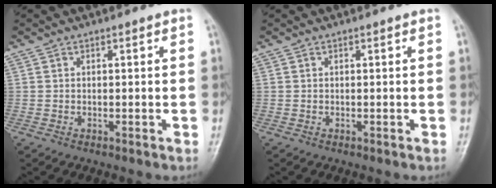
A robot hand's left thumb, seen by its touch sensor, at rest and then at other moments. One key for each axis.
{"total": 0.0}